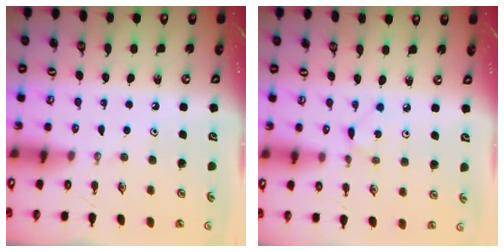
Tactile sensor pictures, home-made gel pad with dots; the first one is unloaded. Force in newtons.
{"total": 2.3, "press": 2.3, "slide": 0.3}